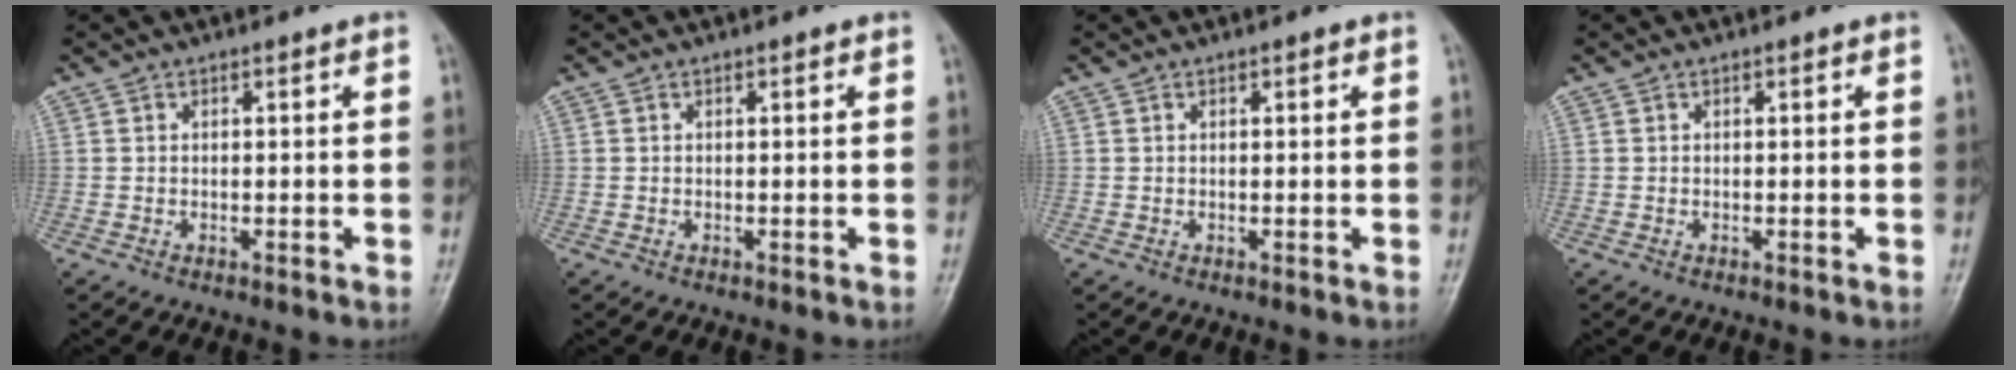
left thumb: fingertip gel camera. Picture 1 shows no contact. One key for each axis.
{"total": 0.0}
{"total": 0.5, "fx": 0.3, "fy": 0.2, "fz": 0.4, "tx": -0.006, "ty": -0.001, "tz": 0.003}
{"total": 0.0}